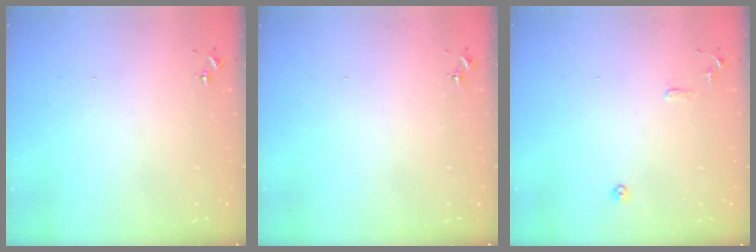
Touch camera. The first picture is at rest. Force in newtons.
{"total": 0.0}
{"total": 8.9, "press": 8.9, "slide": 1.0}